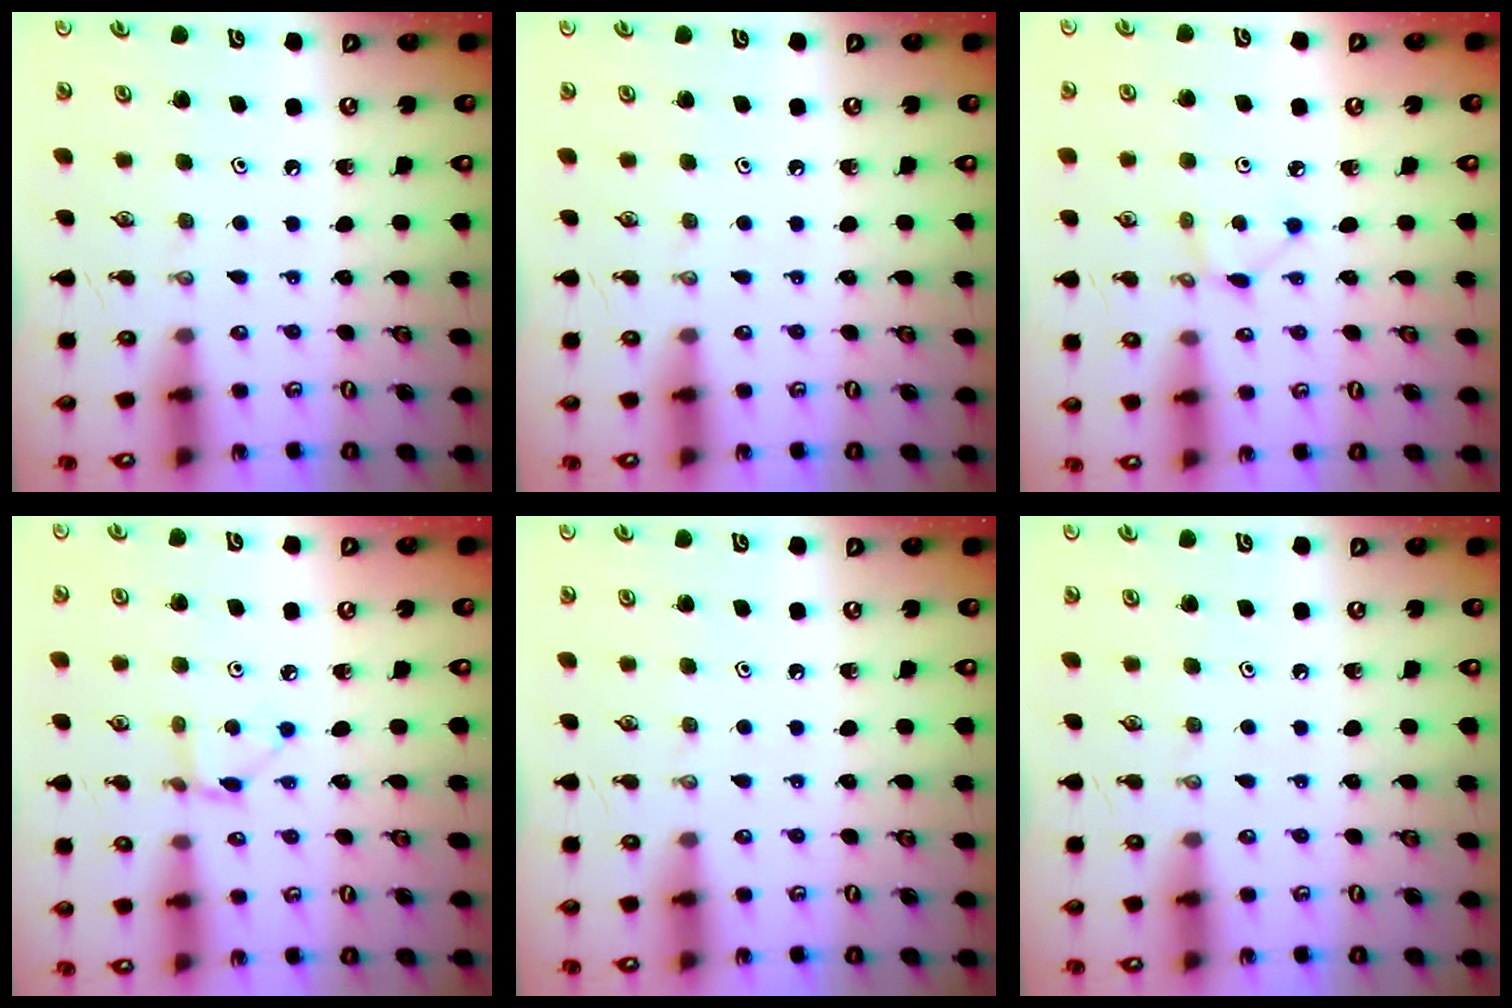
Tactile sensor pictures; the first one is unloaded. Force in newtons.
{"total": 0.0}
{"total": 2.2, "press": 2.2, "slide": 0.3}
{"total": 2.6, "press": 2.6, "slide": 0.3}
{"total": 0.0}
{"total": 0.0}